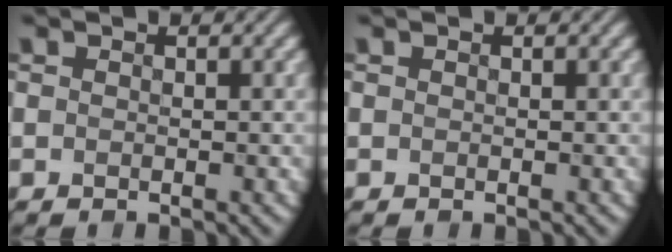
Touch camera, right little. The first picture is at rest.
{"total": 0.0}